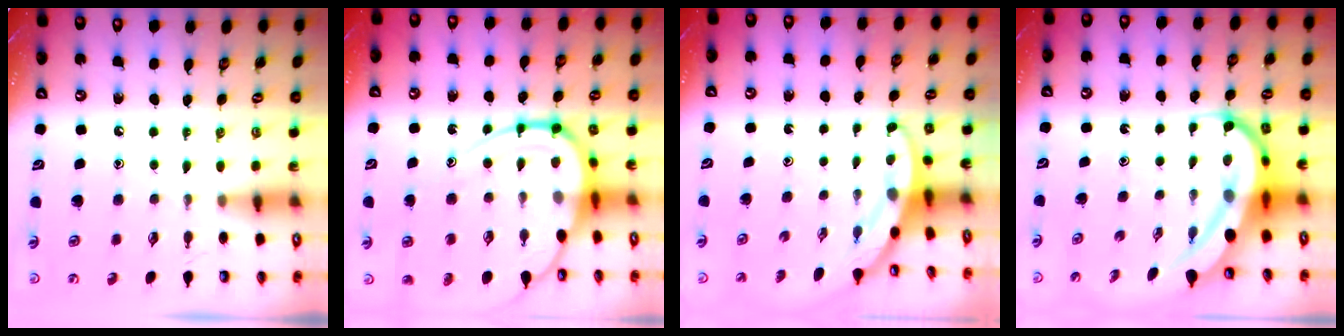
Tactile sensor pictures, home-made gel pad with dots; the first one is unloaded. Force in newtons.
{"total": 15.1, "press": 15.0, "slide": 1.5}
{"total": 3.4, "press": 3.4, "slide": 0.2}
{"total": 10.0, "press": 9.8, "slide": 1.6}